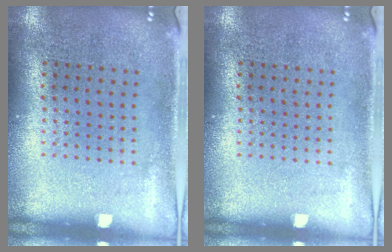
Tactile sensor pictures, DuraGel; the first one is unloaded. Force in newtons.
{"total": 0.0}